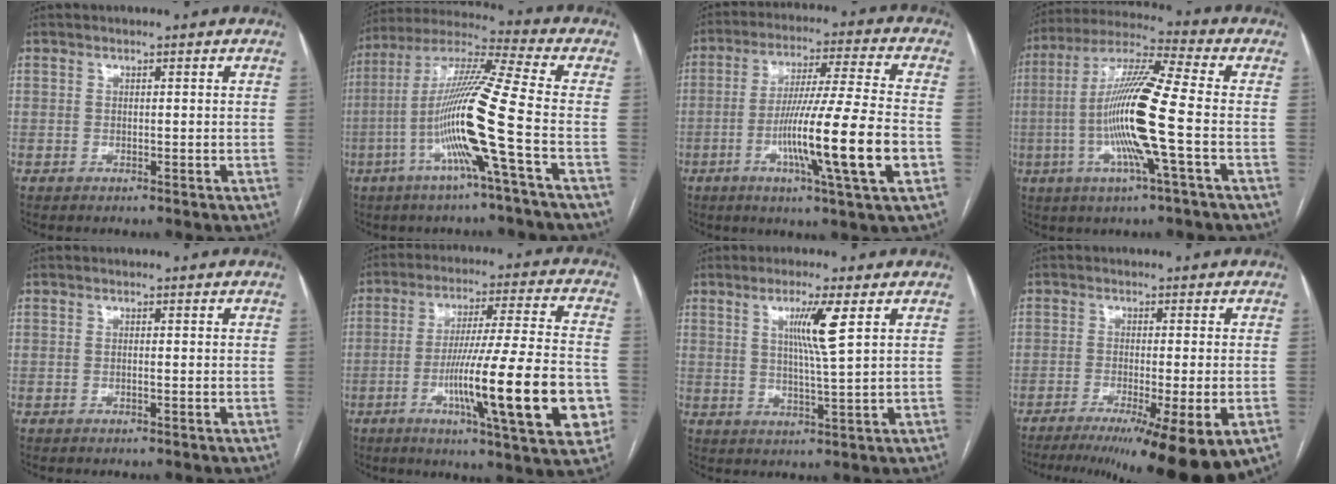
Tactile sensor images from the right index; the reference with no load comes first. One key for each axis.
{"total": 15.5, "fx": -4.5, "fy": -1.8, "fz": 14.8, "tx": -0.288, "ty": -0.003, "tz": -0.097}
{"total": 16.7, "fx": -4.6, "fy": -0.6, "fz": 16.1, "tx": -0.284, "ty": -0.014, "tz": -0.082}
{"total": 15.4, "fx": -2.7, "fy": -0.3, "fz": 15.2, "tx": -0.296, "ty": -0.005, "tz": -0.064}
{"total": 0.5, "fx": -0.1, "fy": 0.1, "fz": 0.5, "tx": -0.011, "ty": -0.001, "tz": -0.002}
{"total": 21.1, "fx": -5.8, "fy": 1.0, "fz": 20.2, "tx": -0.292, "ty": -0.015, "tz": -0.088}
{"total": 6.5, "fx": 2.4, "fy": -0.7, "fz": 6.0, "tx": -0.108, "ty": -0.008, "tz": 0.044}
{"total": 16.5, "fx": -11.2, "fy": 0.5, "fz": 12.1, "tx": -0.133, "ty": -0.040, "tz": -0.165}